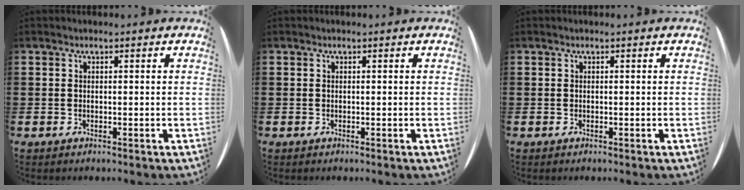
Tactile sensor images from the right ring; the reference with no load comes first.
{"total": 0.0}
{"total": 0.0}